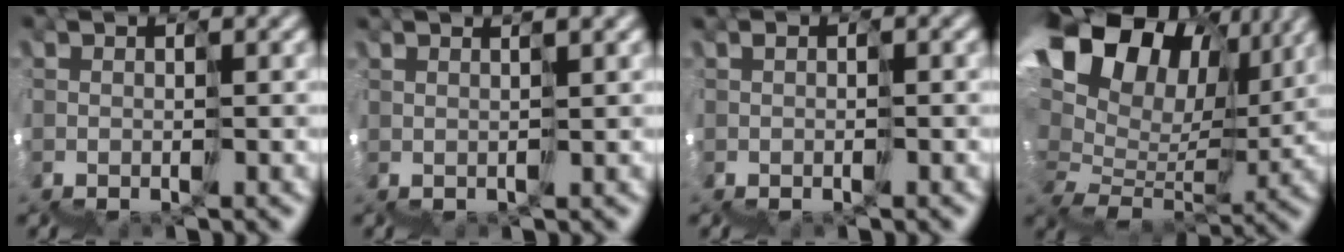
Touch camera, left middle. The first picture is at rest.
{"total": 2.6, "force": [1.7, 0.6, 1.8], "torque": [-0.005, 0.038, 0.026]}
{"total": 0.5, "force": [-0.5, 0.1, 0.1], "torque": [-0.021, -0.005, 0.000]}
{"total": 11.7, "force": [8.2, 7.2, 4.3], "torque": [-0.100, 0.078, 0.135]}